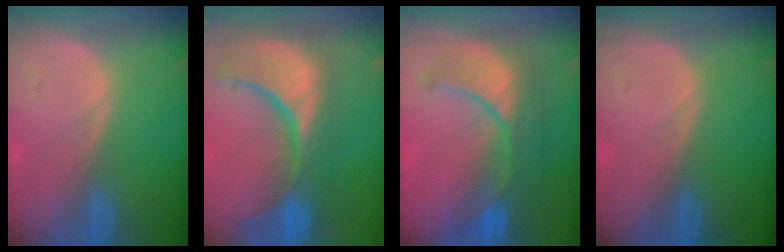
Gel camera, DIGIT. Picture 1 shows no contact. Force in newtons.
{"total": 15.4, "press": 12.2, "slide": 9.4}
{"total": 9.9, "press": 9.3, "slide": 3.5}
{"total": 0.0}